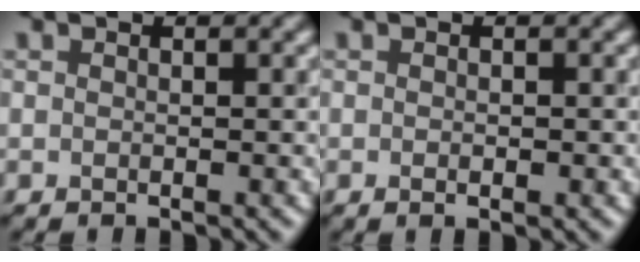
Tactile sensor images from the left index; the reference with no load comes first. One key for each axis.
{"total": 1.6, "fx": 0.2, "fy": 0.7, "fz": 1.4, "tx": -0.002, "ty": 0.009, "tz": 0.001}